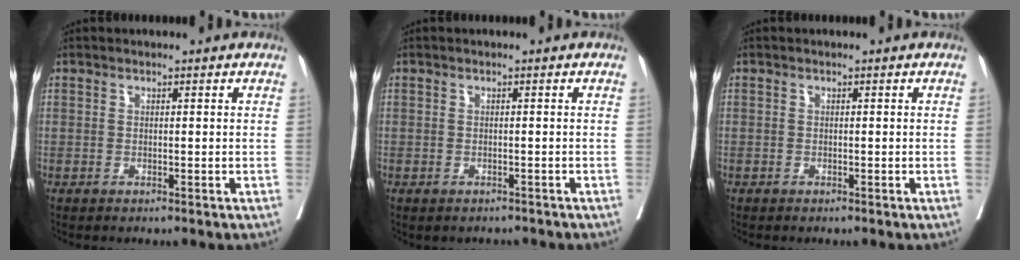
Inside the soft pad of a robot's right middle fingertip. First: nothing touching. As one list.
[{"total": 1.7, "force": [-1.5, 0.8, 0.2], "torque": [-0.004, -0.001, -0.021]}, {"total": 0.0}]